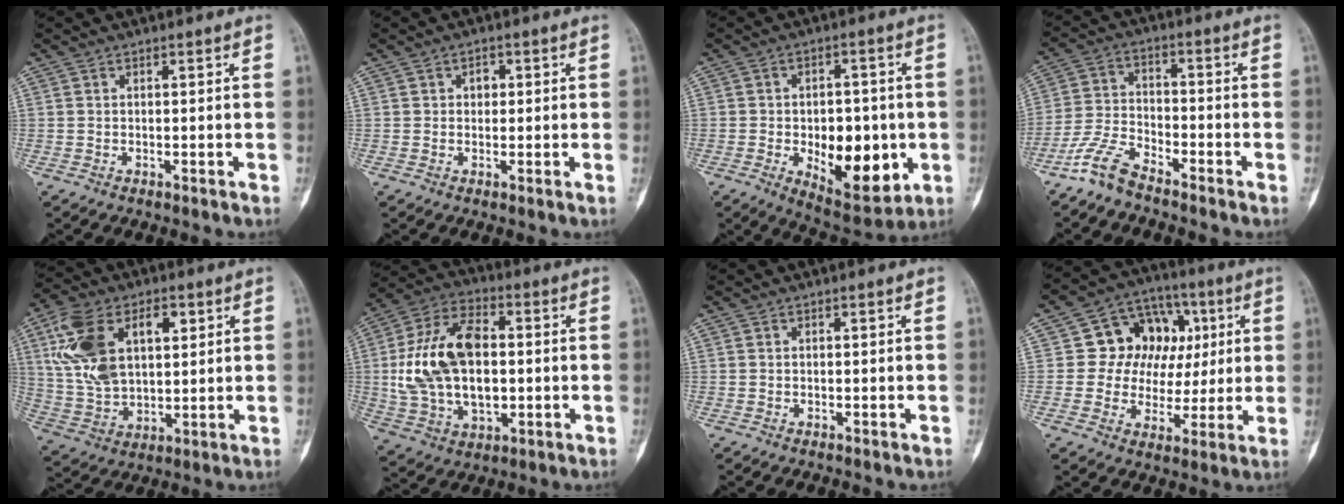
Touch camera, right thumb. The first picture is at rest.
{"total": 1.8, "force": [0.4, 1.4, 1.1], "torque": [-0.006, 0.002, 0.002]}
{"total": 15.0, "force": [-3.1, 8.2, 12.2], "torque": [-0.140, 0.002, -0.030]}
{"total": 6.9, "force": [-5.8, 2.2, 3.0], "torque": [-0.071, 0.034, -0.126]}
{"total": 17.2, "force": [5.4, 10.3, 12.7], "torque": [-0.231, -0.002, 0.108]}
{"total": 20.0, "force": [0.9, 11.8, 16.1], "torque": [-0.301, 0.012, 0.020]}
{"total": 0.0}
{"total": 14.2, "force": [3.1, 11.9, 7.1], "torque": [-0.051, 0.015, 0.051]}